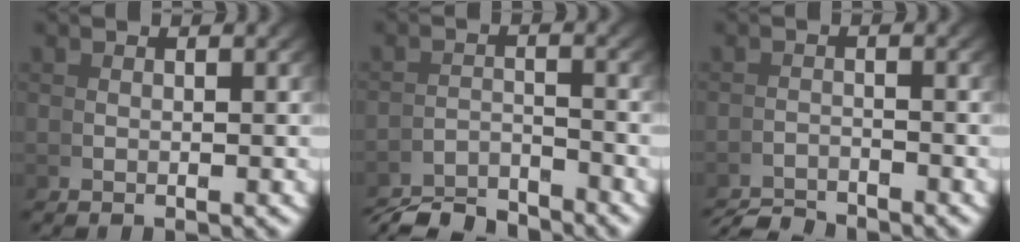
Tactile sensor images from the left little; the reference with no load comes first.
{"total": 5.3, "force": [-5.2, 0.6, 0.9], "torque": [0.005, -0.006, -0.091]}
{"total": 3.5, "force": [-3.5, -0.2, 0.0], "torque": [0.015, -0.007, -0.060]}